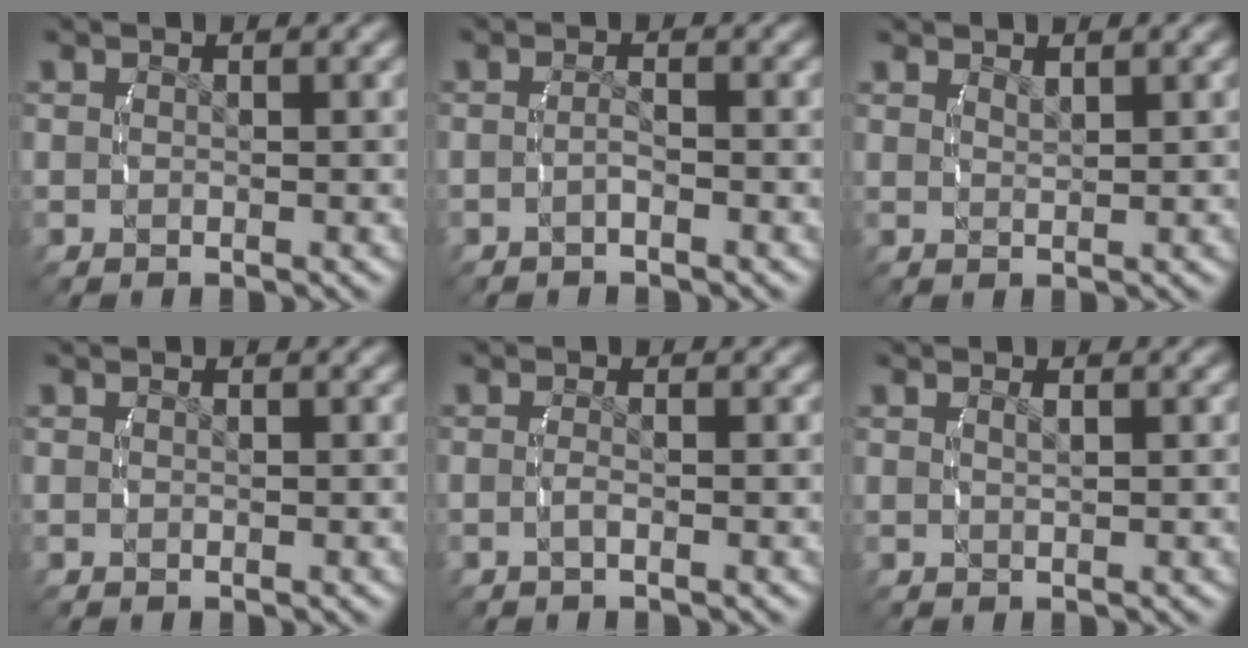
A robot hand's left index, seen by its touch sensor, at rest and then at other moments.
{"total": 1.3, "force": [-1.0, 0.0, 0.9], "torque": [-0.024, -0.003, -0.019]}
{"total": 1.3, "force": [1.1, -0.7, 0.1], "torque": [0.003, -0.006, 0.027]}
{"total": 0.0}
{"total": 1.2, "force": [-0.8, -0.3, 0.8], "torque": [-0.024, -0.006, -0.013]}
{"total": 0.8, "force": [0.3, -0.5, 0.5], "torque": [-0.009, -0.004, 0.011]}